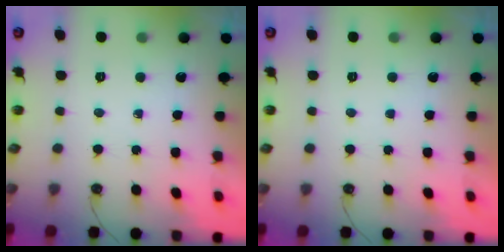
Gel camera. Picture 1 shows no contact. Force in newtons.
{"total": 0.0}